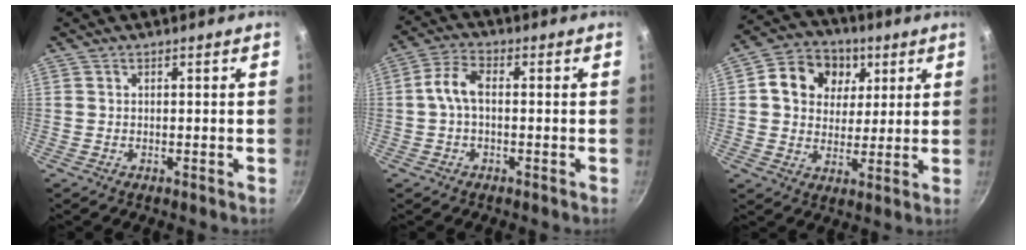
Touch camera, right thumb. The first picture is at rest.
{"total": 5.3, "force": [-0.2, 2.9, 4.5], "torque": [-0.093, 0.025, -0.011]}
{"total": 12.7, "force": [4.2, 10.4, 6.0], "torque": [-0.073, -0.002, 0.056]}